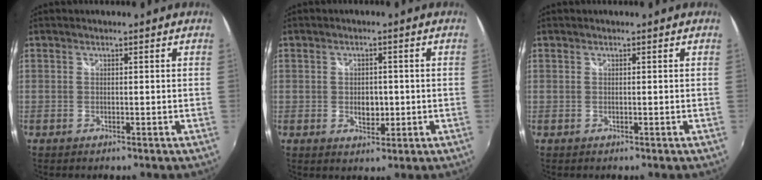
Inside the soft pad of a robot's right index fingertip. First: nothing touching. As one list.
[{"total": 3.7, "force": [-0.5, 2.6, 2.6], "torque": [-0.041, -0.003, -0.007]}, {"total": 0.0}]